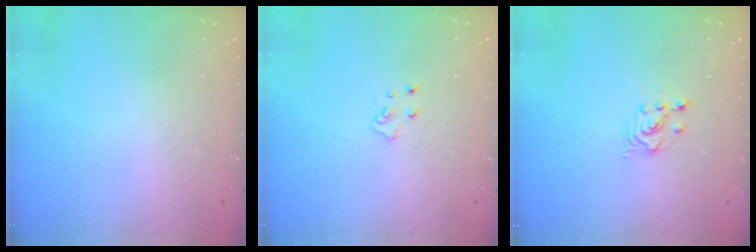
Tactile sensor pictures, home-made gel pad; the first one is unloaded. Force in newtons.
{"total": 5.7, "press": 5.7, "slide": 0.4}
{"total": 2.7, "press": 2.7, "slide": 0.3}